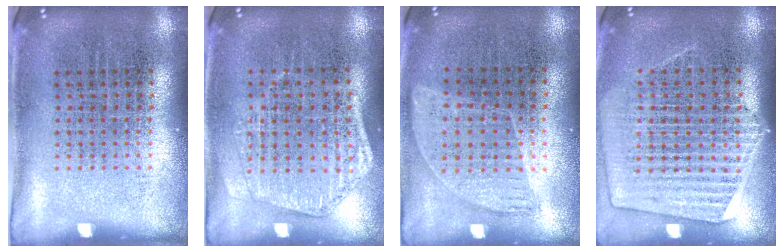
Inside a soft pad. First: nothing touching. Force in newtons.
{"total": 1.4, "press": 1.3, "slide": 0.5}
{"total": 0.9, "press": 0.8, "slide": 0.5}
{"total": 1.6, "press": 1.4, "slide": 0.7}